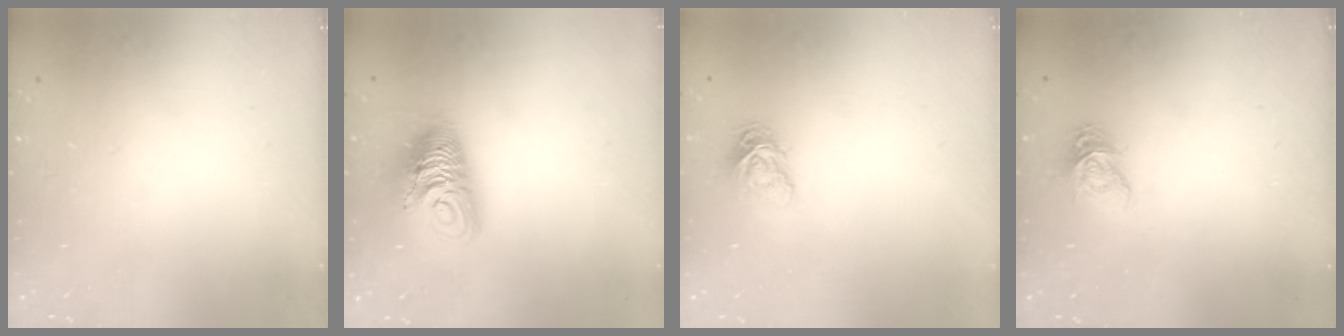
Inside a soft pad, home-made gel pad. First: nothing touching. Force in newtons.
{"total": 11.8, "press": 11.7, "slide": 1.2}
{"total": 7.6, "press": 7.6, "slide": 0.7}
{"total": 9.4, "press": 9.4, "slide": 0.3}